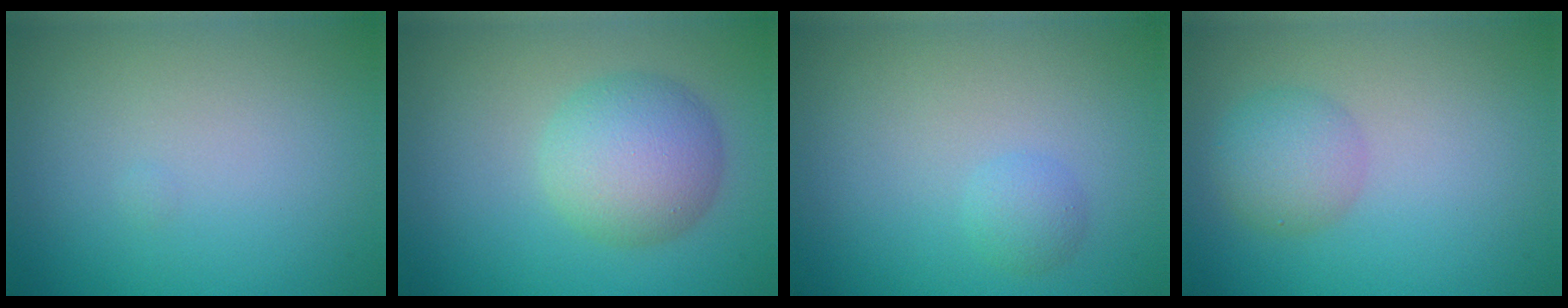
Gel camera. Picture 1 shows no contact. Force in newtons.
{"total": 5.3, "press": 5.3, "slide": 0.2}
{"total": 1.3, "press": 1.3, "slide": 0.1}
{"total": 2.8, "press": 2.8, "slide": 0.1}